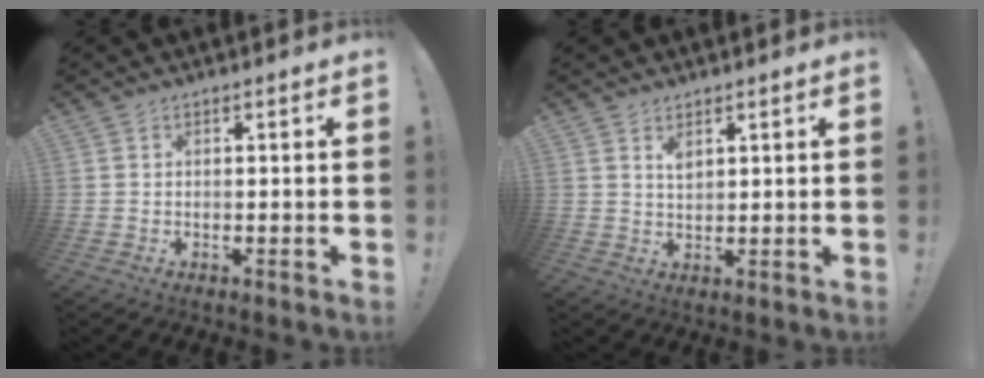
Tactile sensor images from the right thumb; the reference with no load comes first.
{"total": 2.9, "force": [1.9, 1.3, 1.7], "torque": [-0.013, -0.018, 0.030]}